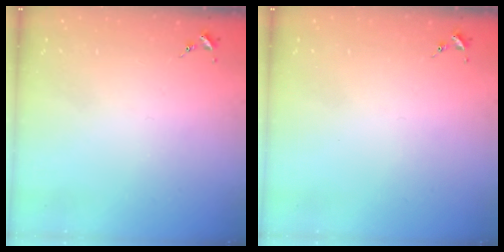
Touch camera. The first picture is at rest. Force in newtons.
{"total": 0.0}